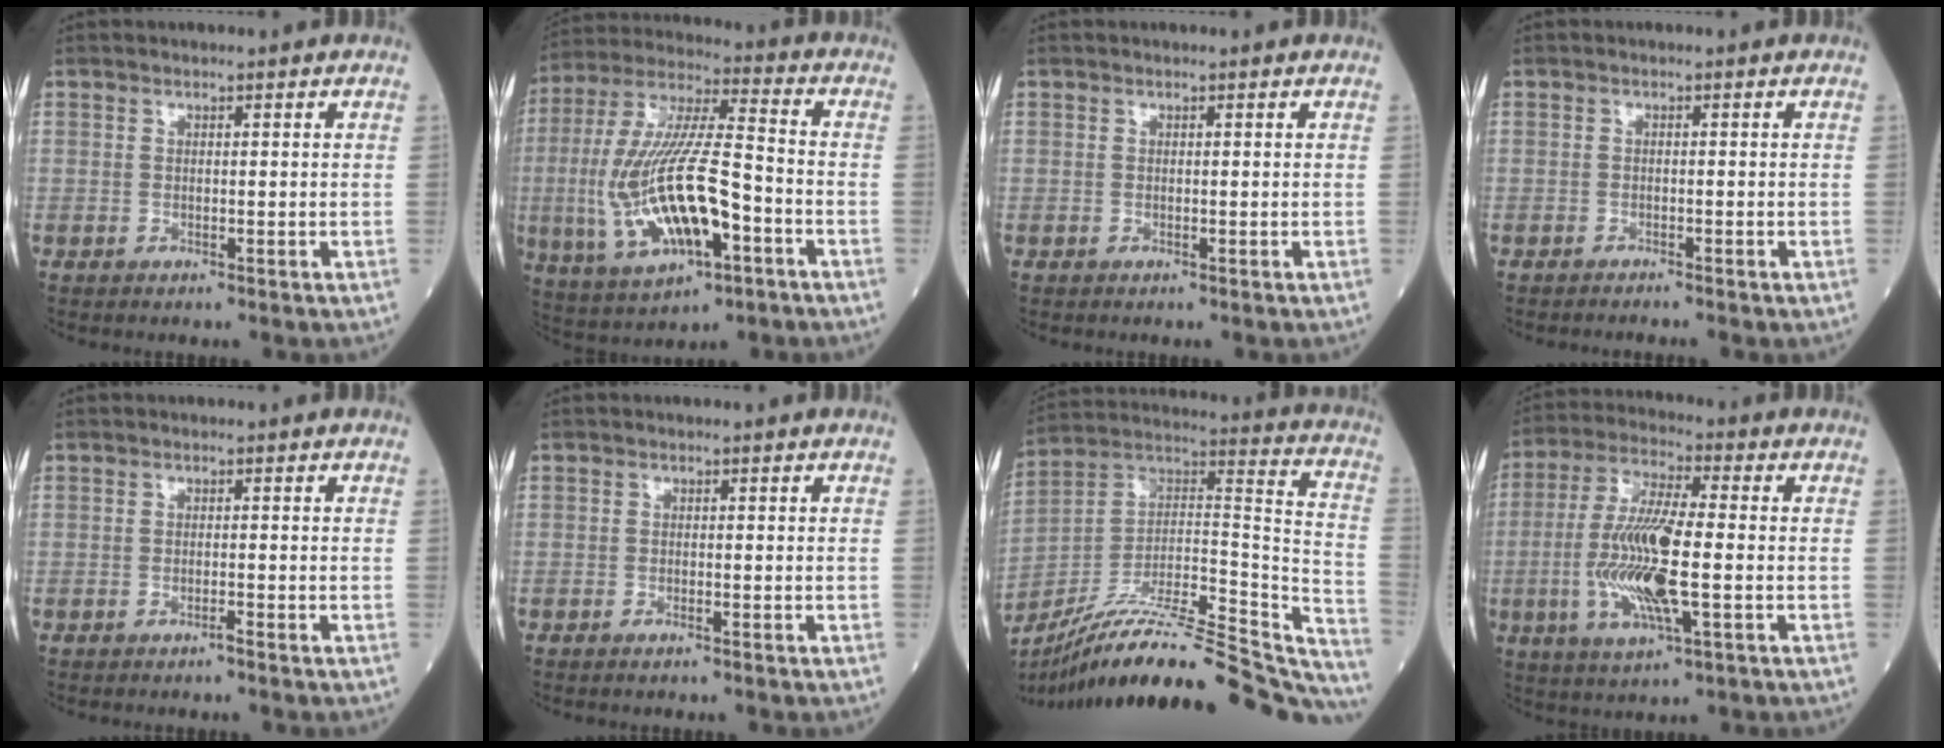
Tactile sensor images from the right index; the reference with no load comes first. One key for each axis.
{"total": 19.0, "fx": -4.8, "fy": 5.1, "fz": 17.7, "tx": -0.373, "ty": -0.005, "tz": -0.078}
{"total": 0.0}
{"total": 2.0, "fx": -1.9, "fy": -0.2, "fz": 0.6, "tx": -0.005, "ty": -0.002, "tz": -0.024}
{"total": 0.7, "fx": -0.5, "fy": -0.1, "fz": 0.5, "tx": -0.010, "ty": -0.001, "tz": -0.010}
{"total": 0.8, "fx": -0.5, "fy": 0.1, "fz": 0.6, "tx": -0.014, "ty": -0.001, "tz": -0.008}
{"total": 36.6, "fx": -31.7, "fy": 5.1, "fz": 17.5, "tx": -0.219, "ty": -0.016, "tz": -0.458}
{"total": 13.5, "fx": -2.3, "fy": 2.1, "fz": 13.2, "tx": -0.271, "ty": -0.009, "tz": -0.045}